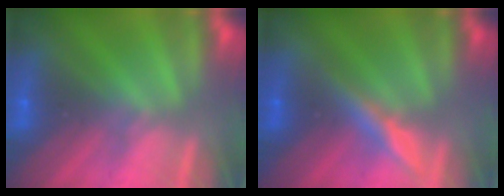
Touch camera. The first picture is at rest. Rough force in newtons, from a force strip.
{"total": 4.4}